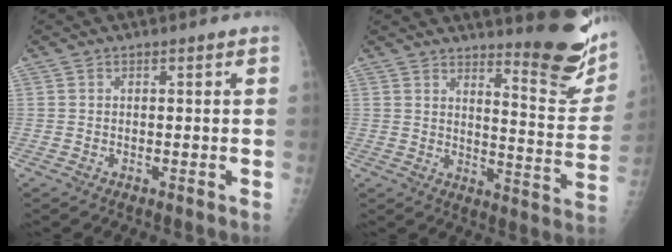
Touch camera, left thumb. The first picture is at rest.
{"total": 14.3, "force": [11.0, 2.5, 8.8], "torque": [-0.091, -0.105, 0.148]}